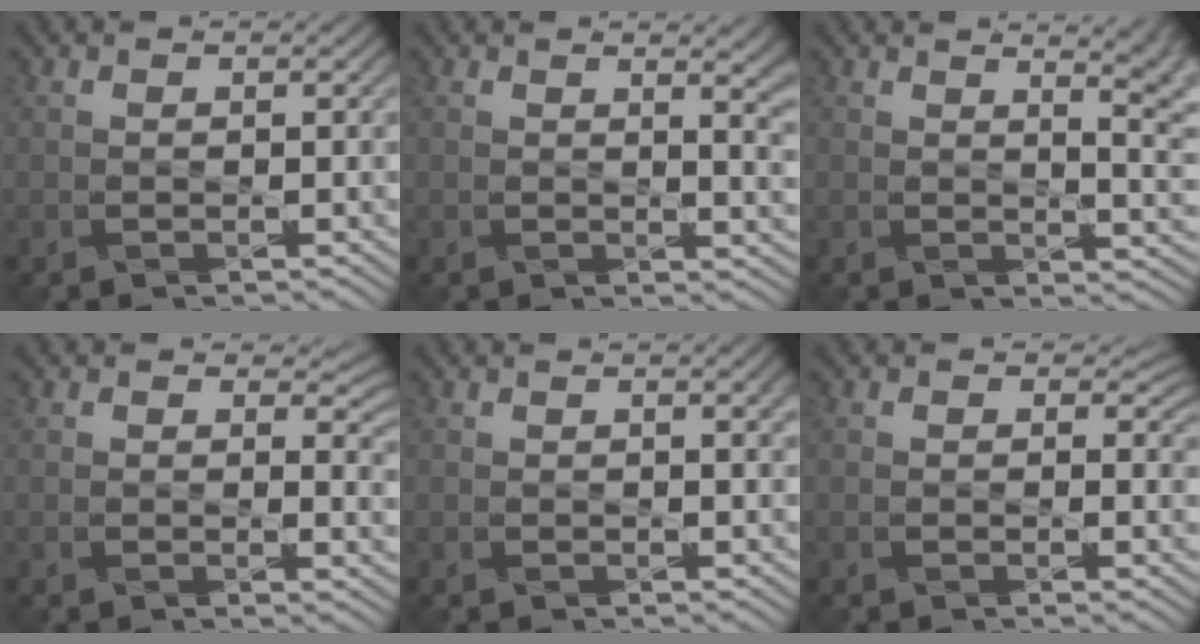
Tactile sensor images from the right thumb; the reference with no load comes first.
{"total": 5.1, "force": [1.9, 1.8, 4.4], "torque": [-0.046, -0.001, 0.029]}
{"total": 8.4, "force": [4.3, 3.1, 6.6], "torque": [-0.058, 0.026, 0.047]}
{"total": 3.1, "force": [1.3, 1.7, 2.3], "torque": [-0.029, -0.009, 0.017]}
{"total": 1.3, "force": [0.5, 0.2, 1.2], "torque": [-0.015, 0.002, 0.008]}
{"total": 1.5, "force": [0.4, 1.3, 0.8], "torque": [-0.018, -0.010, 0.001]}